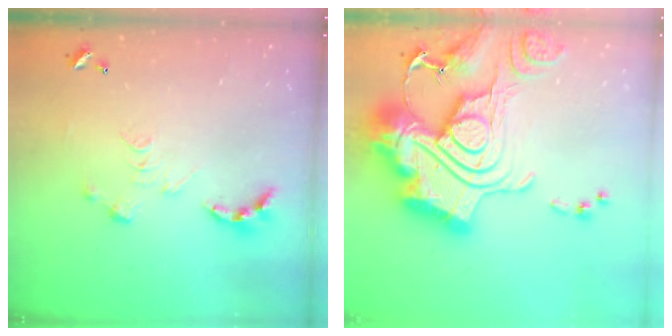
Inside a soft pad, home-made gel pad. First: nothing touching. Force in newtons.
{"total": 3.2, "press": 2.4, "slide": 2.2}